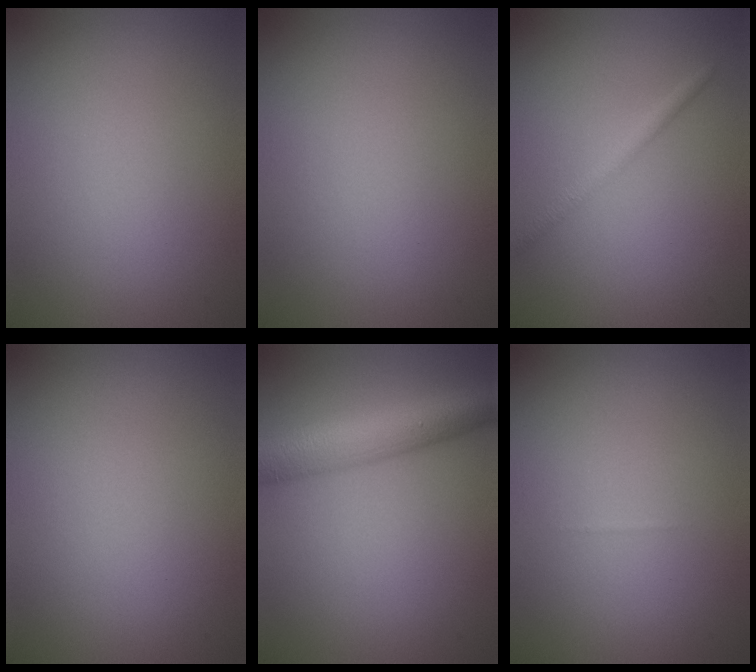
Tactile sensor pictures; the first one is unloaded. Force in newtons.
{"total": 0.0}
{"total": 1.7, "press": 1.7, "slide": 0.1}
{"total": 0.0}
{"total": 6.3, "press": 6.3, "slide": 0.2}
{"total": 0.0}